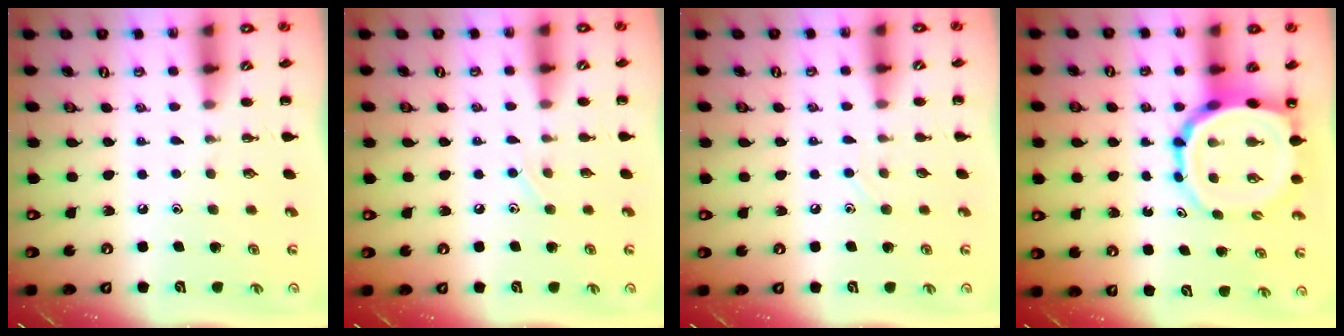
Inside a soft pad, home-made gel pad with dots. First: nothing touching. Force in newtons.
{"total": 4.0, "press": 3.8, "slide": 1.2}
{"total": 2.0, "press": 2.0, "slide": 0.6}
{"total": 11.5, "press": 10.9, "slide": 3.6}